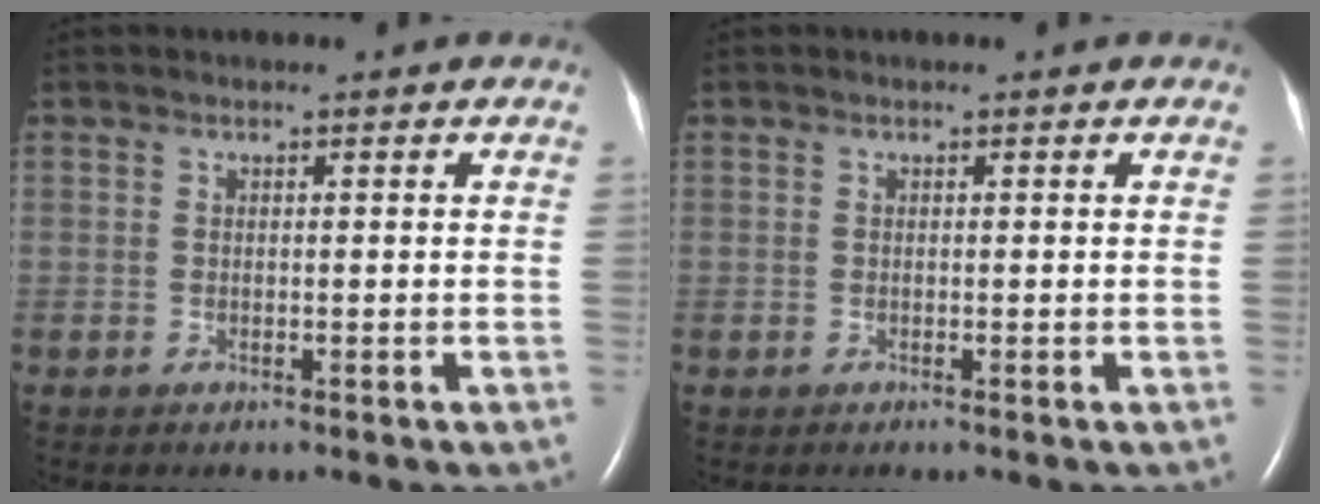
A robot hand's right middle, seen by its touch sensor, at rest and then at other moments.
{"total": 0.0}